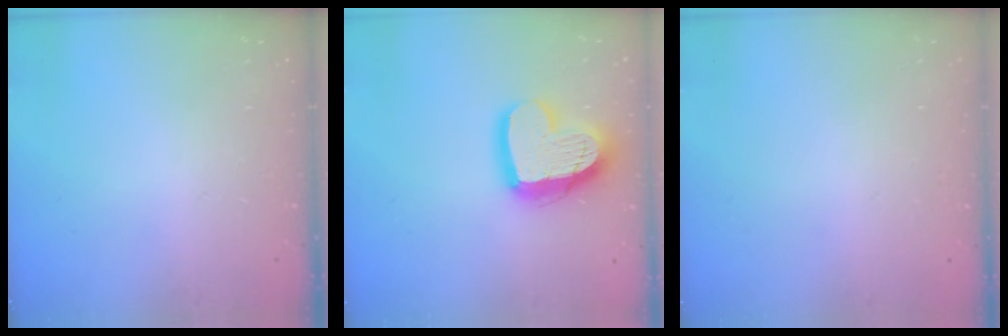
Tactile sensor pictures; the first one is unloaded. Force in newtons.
{"total": 17.4, "press": 17.3, "slide": 1.5}
{"total": 0.0}